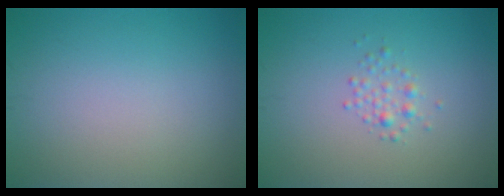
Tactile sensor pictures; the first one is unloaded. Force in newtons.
{"total": 1.2, "press": 1.2, "slide": 0.1}